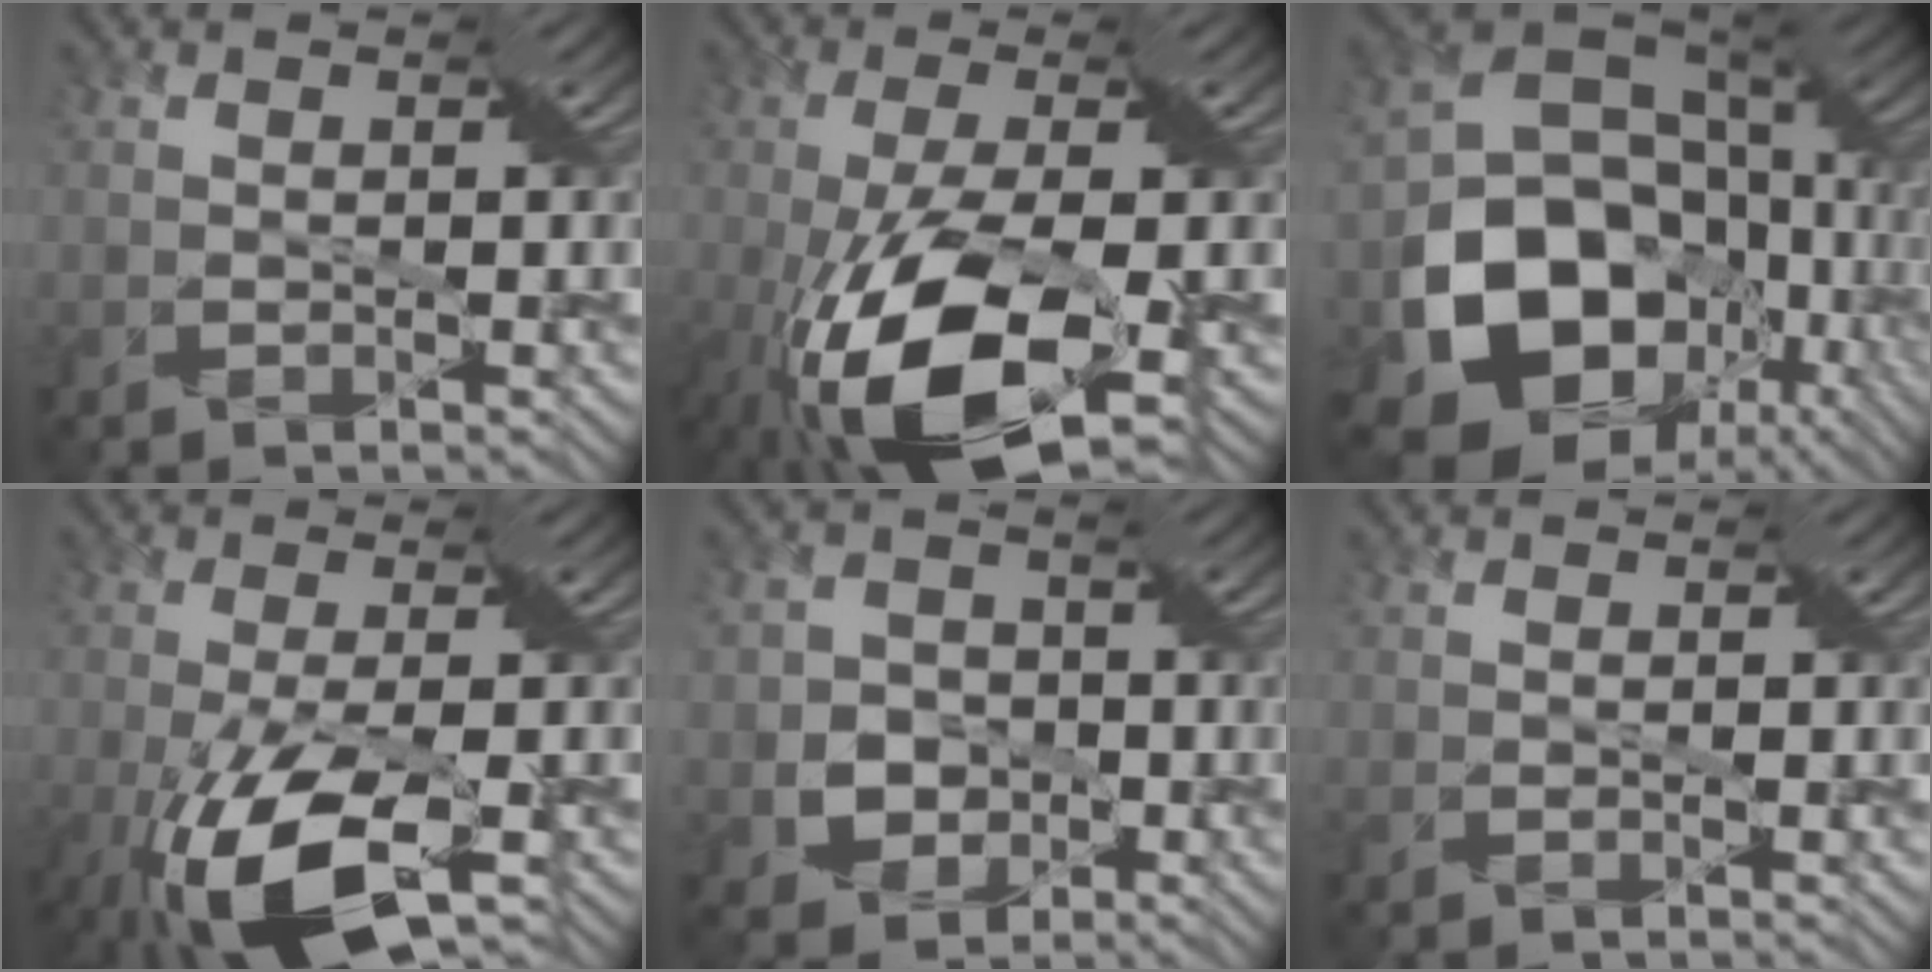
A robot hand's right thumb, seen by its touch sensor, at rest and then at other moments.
{"total": 14.9, "force": [-6.2, 5.3, 12.5], "torque": [-0.253, -0.023, -0.111]}
{"total": 17.6, "force": [-3.6, 13.3, 10.9], "torque": [-0.248, -0.038, -0.046]}
{"total": 12.1, "force": [-5.4, 4.0, 10.1], "torque": [-0.212, -0.033, -0.090]}
{"total": 5.0, "force": [-1.0, 4.5, 2.0], "torque": [-0.055, -0.011, -0.038]}
{"total": 0.8, "force": [-0.2, 0.7, 0.4], "torque": [-0.006, -0.002, -0.006]}